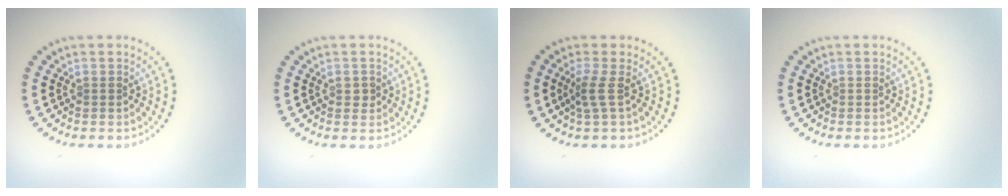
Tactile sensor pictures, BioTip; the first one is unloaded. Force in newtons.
{"total": 1.0, "press": 1.0, "slide": 0.2}
{"total": 1.9, "press": 1.3, "slide": 1.5}
{"total": 0.0}